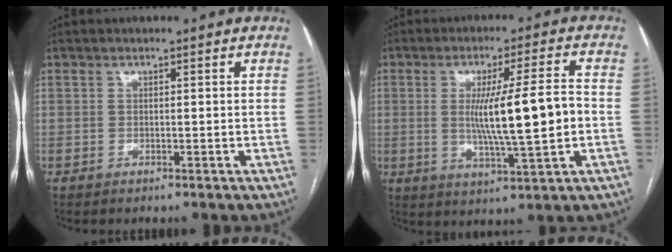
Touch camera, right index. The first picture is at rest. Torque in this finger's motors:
{"motor_torque": [1.49, -0.12, 0.79, 0.21]}